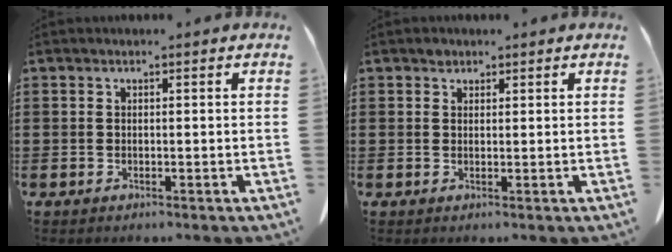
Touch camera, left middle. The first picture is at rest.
{"total": 1.2, "force": [0.9, 0.8, 0.2], "torque": [-0.007, 0.002, 0.017]}